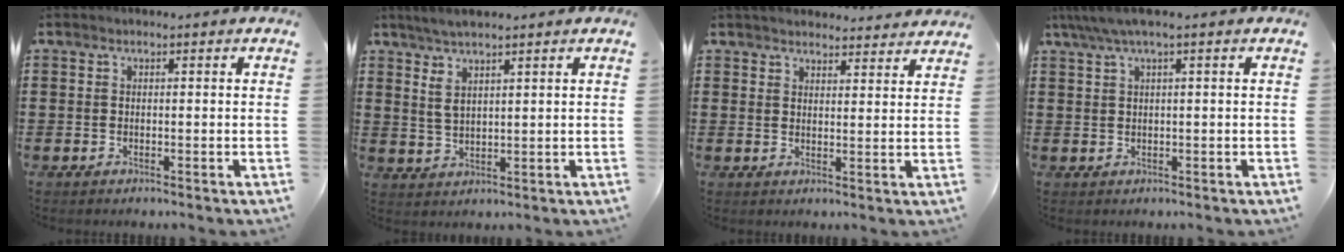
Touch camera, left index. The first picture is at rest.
{"total": 3.8, "force": [2.2, 1.1, 3.0], "torque": [-0.061, 0.006, 0.039]}
{"total": 3.1, "force": [3.0, 0.2, 0.3], "torque": [-0.006, -0.013, 0.055]}
{"total": 2.2, "force": [0.7, 0.1, 2.1], "torque": [-0.049, -0.003, 0.008]}